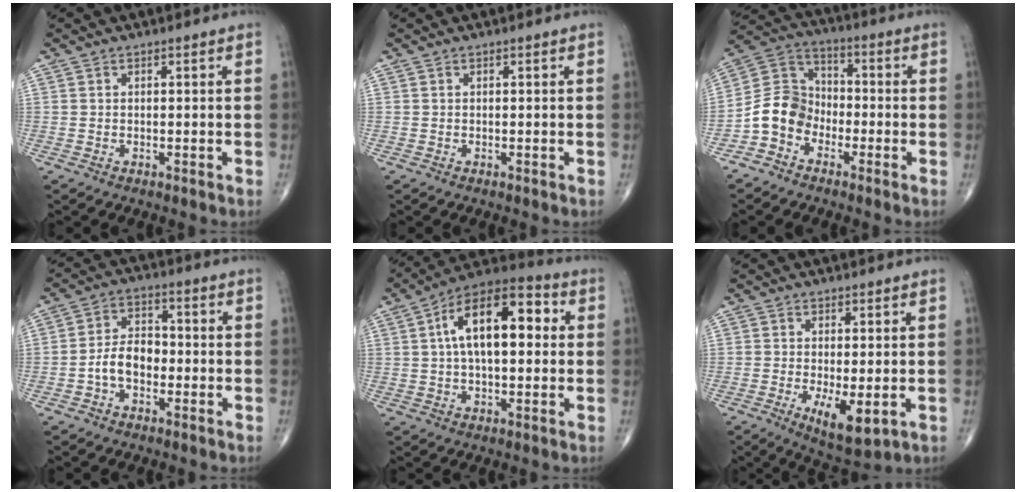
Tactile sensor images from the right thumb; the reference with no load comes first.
{"total": 0.0}
{"total": 8.8, "force": [-3.8, 7.0, 3.9], "torque": [-0.059, 0.051, -0.088]}
{"total": 6.8, "force": [-2.0, 4.4, 4.7], "torque": [-0.072, 0.029, -0.047]}
{"total": 16.2, "force": [2.6, 7.9, 13.9], "torque": [-0.215, 0.032, 0.034]}
{"total": 7.7, "force": [-2.0, 2.9, 6.9], "torque": [-0.109, -0.021, -0.024]}